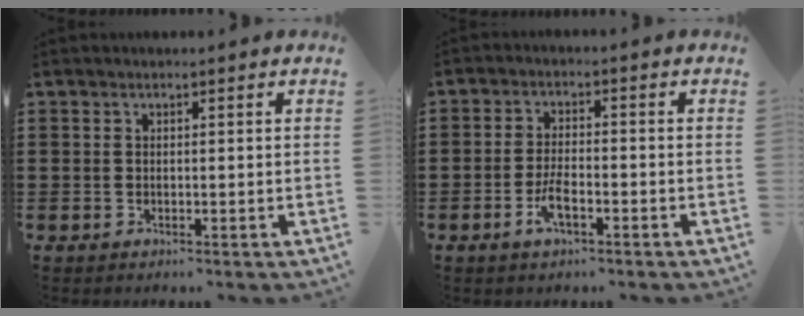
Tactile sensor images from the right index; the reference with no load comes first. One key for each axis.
{"total": 3.9, "fx": -2.0, "fy": 1.2, "fz": 3.2, "tx": -0.068, "ty": -0.001, "tz": -0.039}